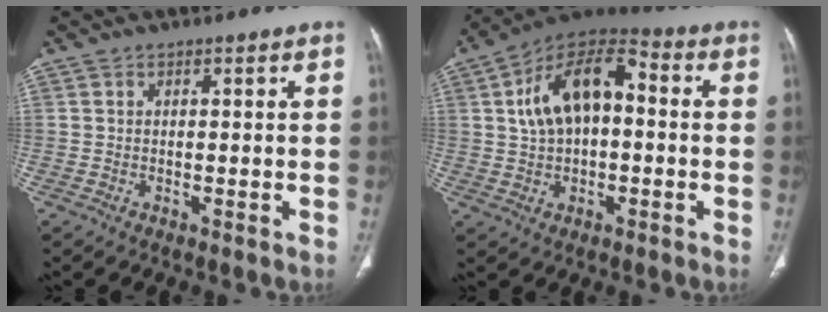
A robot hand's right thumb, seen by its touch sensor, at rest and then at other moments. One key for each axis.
{"total": 15.0, "fx": 1.8, "fy": 8.6, "fz": 12.1, "tx": -0.196, "ty": 0.037, "tz": 0.021}